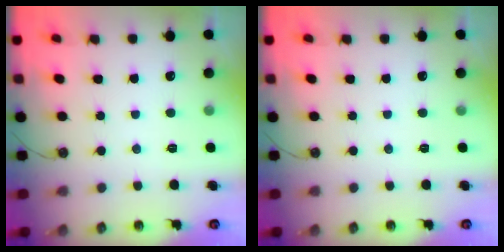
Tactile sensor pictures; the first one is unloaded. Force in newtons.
{"total": 0.0}